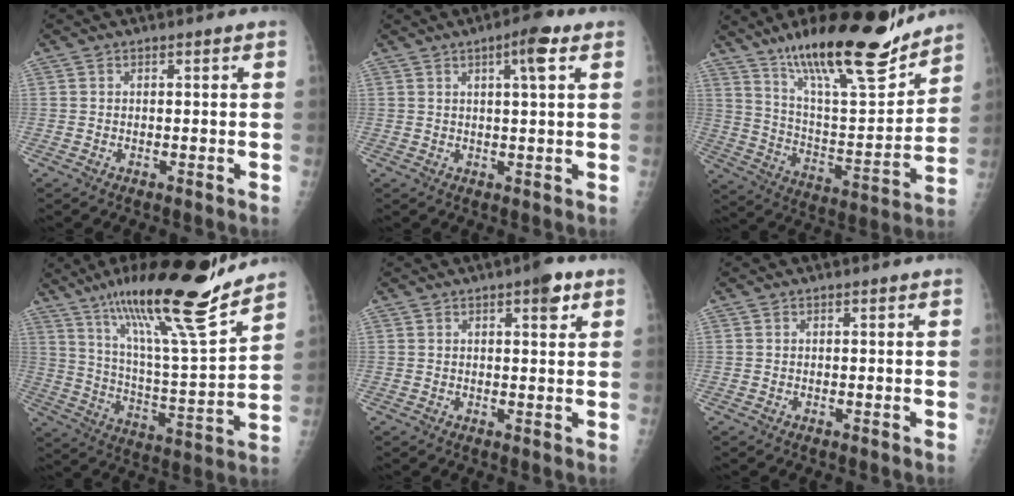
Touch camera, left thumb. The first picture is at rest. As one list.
[{"total": 5.0, "force": [2.3, 0.9, 4.4], "torque": [-0.065, -0.006, 0.031]}, {"total": 23.8, "force": [17.4, 5.9, 15.2], "torque": [-0.215, -0.085, 0.291]}, {"total": 23.4, "force": [17.2, 2.9, 15.7], "torque": [-0.237, -0.079, 0.292]}, {"total": 4.2, "force": [2.3, 1.4, 3.2], "torque": [-0.032, -0.007, 0.026]}, {"total": 0.0}]